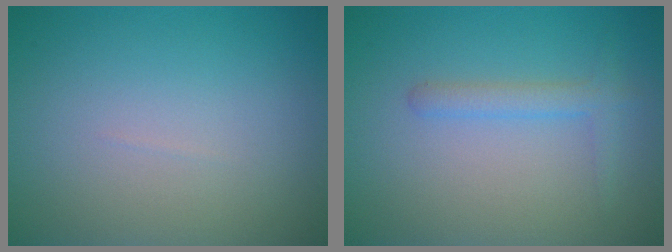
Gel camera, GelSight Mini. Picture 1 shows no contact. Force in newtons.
{"total": 1.7, "press": 1.7, "slide": 0.1}